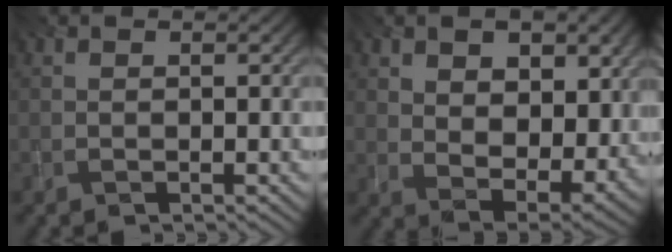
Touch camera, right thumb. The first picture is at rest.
{"total": 9.2, "force": [3.2, 5.9, 6.3], "torque": [-0.130, -0.012, 0.047]}